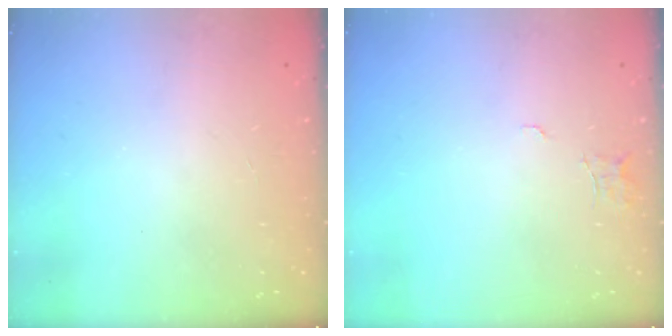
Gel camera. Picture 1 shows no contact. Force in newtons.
{"total": 4.5, "press": 4.5, "slide": 0.3}